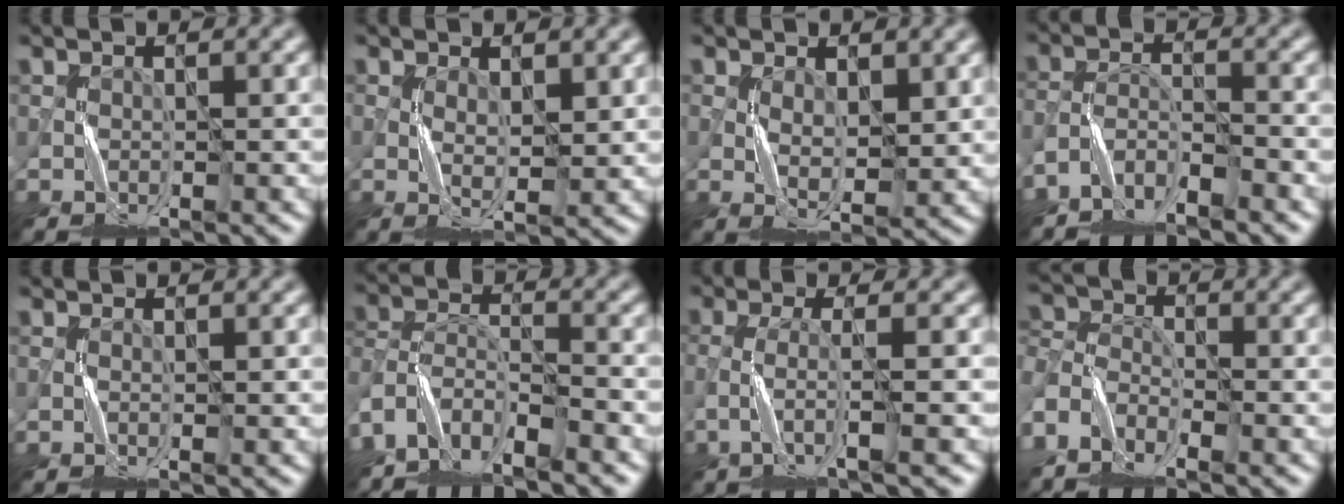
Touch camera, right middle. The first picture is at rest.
{"total": 1.9, "force": [0.6, 0.8, 1.6], "torque": [-0.036, -0.001, 0.014]}
{"total": 2.9, "force": [0.8, 1.6, 2.3], "torque": [-0.048, -0.002, 0.018]}
{"total": 3.3, "force": [-3.3, 0.4, 0.4], "torque": [-0.011, 0.007, -0.071]}
{"total": 0.0}
{"total": 6.5, "force": [-5.9, 1.7, 2.1], "torque": [-0.045, -0.003, -0.118]}
{"total": 2.3, "force": [-1.2, 0.2, 2.0], "torque": [-0.040, 0.002, -0.032]}
{"total": 6.2, "force": [-4.9, 2.9, 2.6], "torque": [-0.059, -0.011, -0.091]}